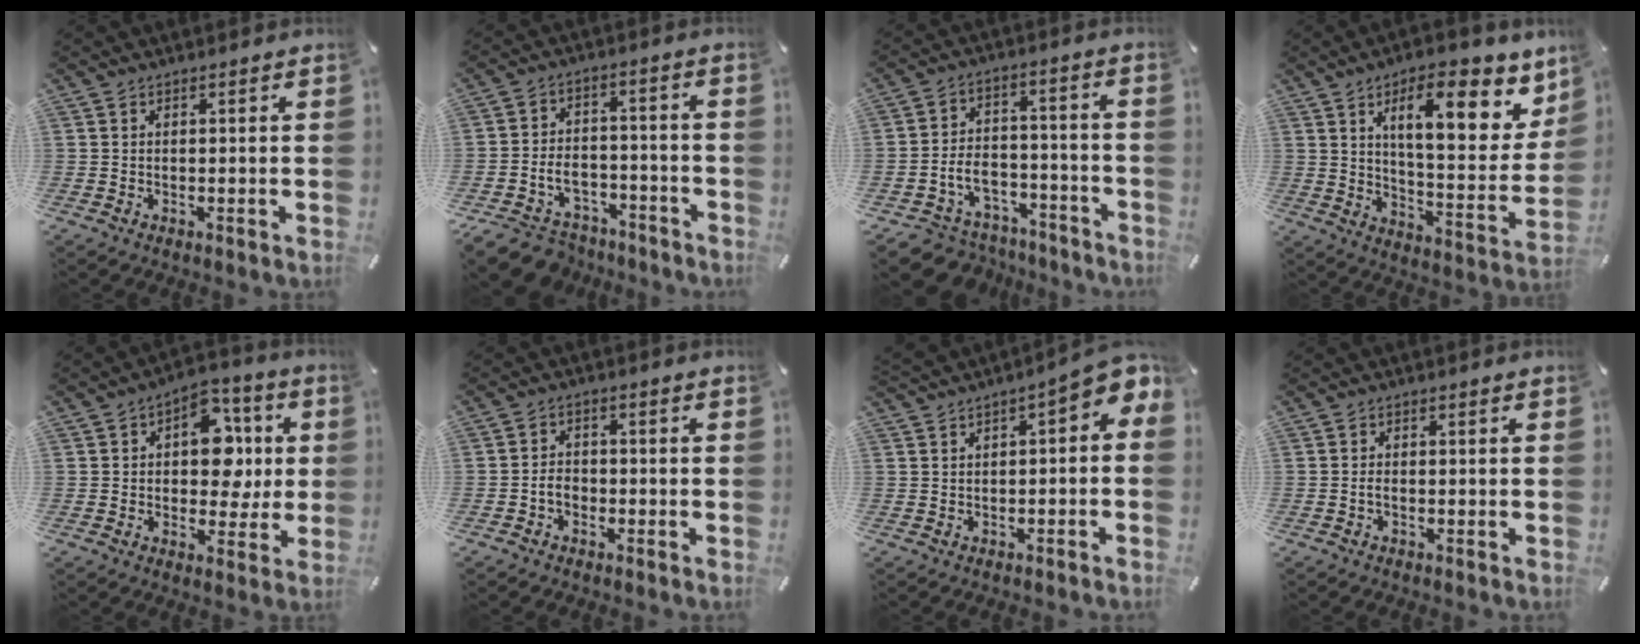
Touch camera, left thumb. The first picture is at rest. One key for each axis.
{"total": 8.6, "fx": -4.5, "fy": 6.6, "fz": 3.1, "tx": -0.074, "ty": 0.024, "tz": -0.079}
{"total": 8.5, "fx": -4.1, "fy": 6.9, "fz": 2.6, "tx": -0.062, "ty": 0.022, "tz": -0.071}
{"total": 18.5, "fx": 9.6, "fy": 7.4, "fz": 14.1, "tx": -0.200, "ty": -0.047, "tz": 0.150}
{"total": 12.4, "fx": 1.7, "fy": 9.1, "fz": 8.2, "tx": -0.110, "ty": -0.011, "tz": 0.033}
{"total": 3.5, "fx": -1.6, "fy": 2.6, "fz": 1.7, "tx": -0.033, "ty": 0.010, "tz": -0.029}
{"total": 5.1, "fx": 2.0, "fy": 2.3, "fz": 4.1, "tx": -0.058, "ty": -0.016, "tz": 0.028}
{"total": 1.2, "fx": -0.7, "fy": 0.6, "fz": 0.8, "tx": -0.020, "ty": 0.003, "tz": -0.014}